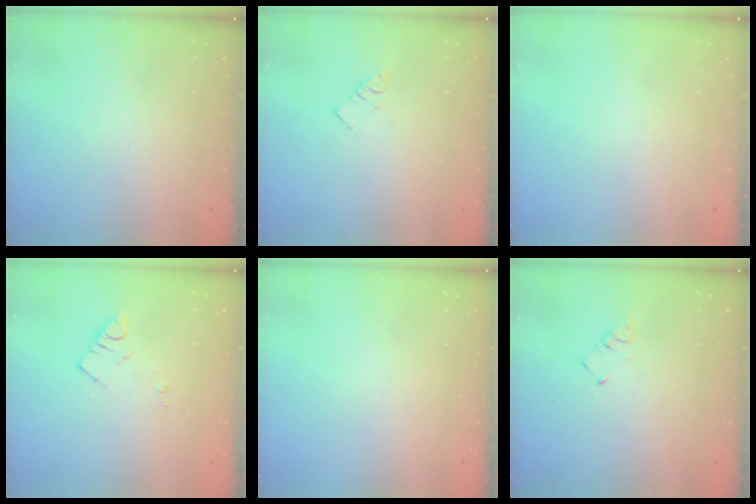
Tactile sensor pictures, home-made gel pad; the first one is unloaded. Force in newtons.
{"total": 2.5, "press": 2.5, "slide": 0.1}
{"total": 1.5, "press": 1.5, "slide": 0.1}
{"total": 4.5, "press": 4.4, "slide": 0.7}
{"total": 2.2, "press": 2.1, "slide": 0.4}
{"total": 1.9, "press": 1.9, "slide": 0.3}